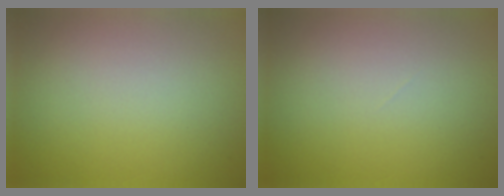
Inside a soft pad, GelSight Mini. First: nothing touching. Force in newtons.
{"total": 0.0}